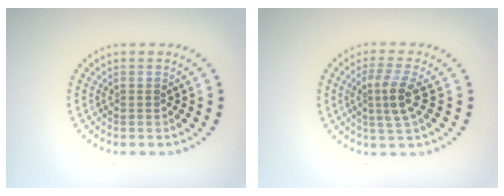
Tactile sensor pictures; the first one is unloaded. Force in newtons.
{"total": 2.9, "press": 2.6, "slide": 1.4}